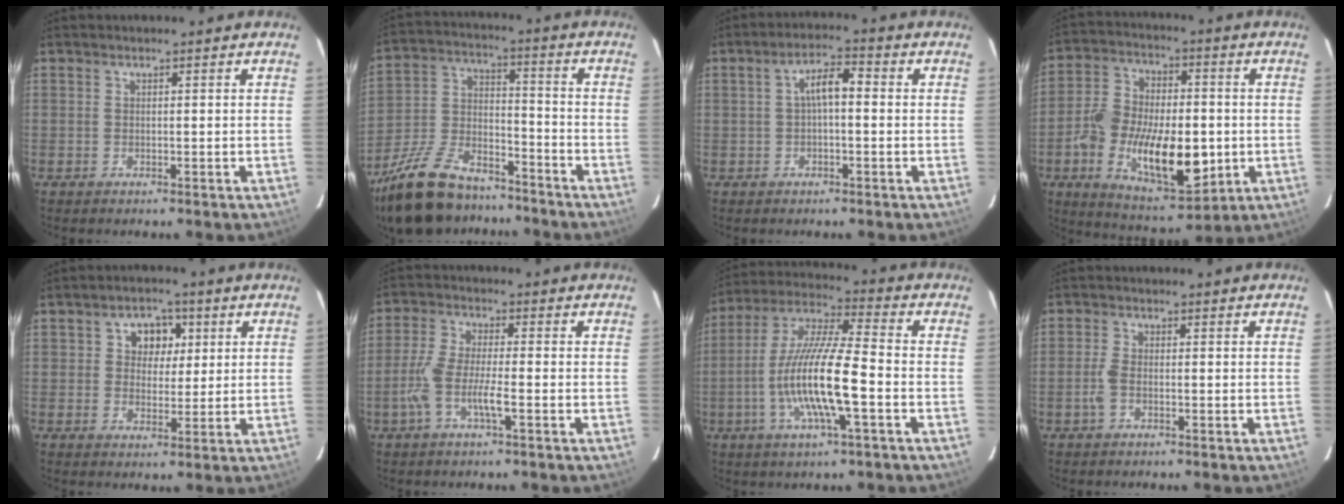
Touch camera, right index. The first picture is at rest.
{"total": 21.4, "force": [-16.2, 8.8, 10.9], "torque": [-0.232, -0.002, -0.273]}
{"total": 4.6, "force": [0.0, 1.6, 4.3], "torque": [-0.077, 0.016, 0.001]}
{"total": 19.3, "force": [-4.5, 9.8, 16.0], "torque": [-0.311, -0.010, -0.064]}
{"total": 5.7, "force": [1.7, 4.7, 2.6], "torque": [-0.037, 0.014, 0.027]}
{"total": 7.2, "force": [-2.7, 1.0, 6.6], "torque": [-0.142, -0.002, -0.053]}
{"total": 15.4, "force": [-4.1, 2.0, 14.7], "torque": [-0.290, -0.006, -0.081]}
{"total": 2.6, "force": [-0.9, 1.1, 2.2], "torque": [-0.056, 0.002, -0.021]}